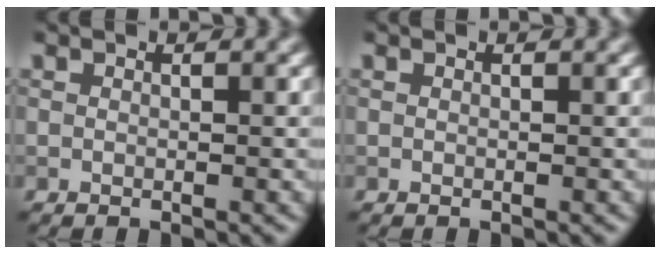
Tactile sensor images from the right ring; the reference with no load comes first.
{"total": 0.0}